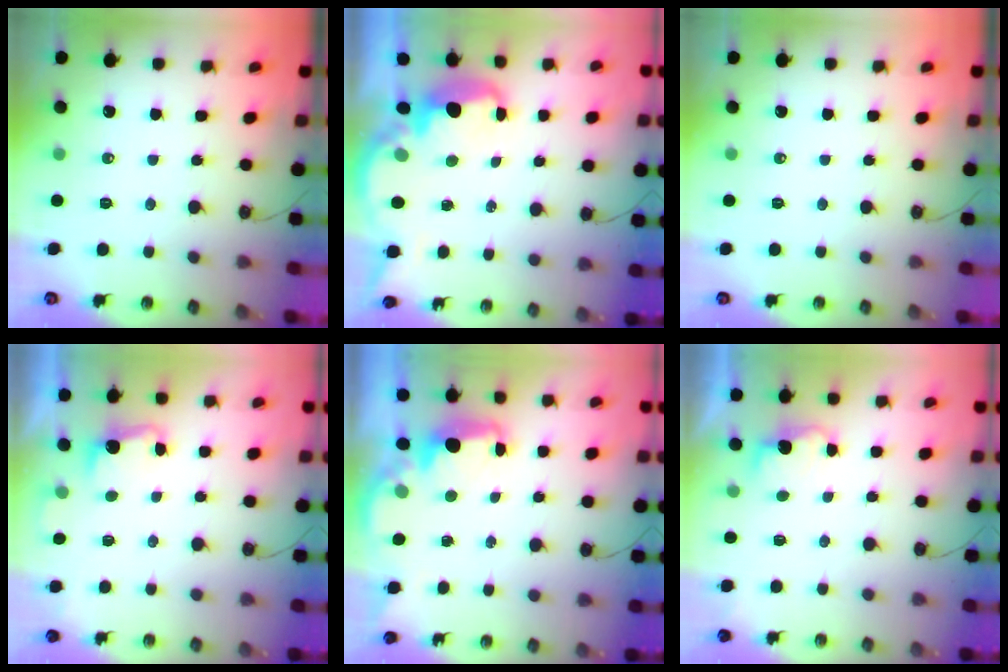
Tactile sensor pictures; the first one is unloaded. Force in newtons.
{"total": 5.9, "press": 5.9, "slide": 0.6}
{"total": 0.0}
{"total": 2.2, "press": 2.0, "slide": 0.9}
{"total": 2.3, "press": 2.1, "slide": 0.7}
{"total": 2.3, "press": 2.2, "slide": 0.8}